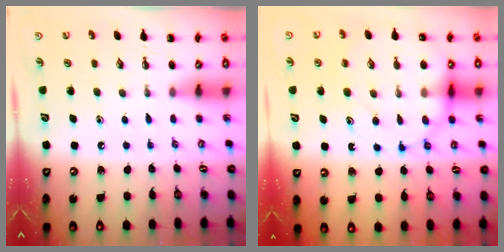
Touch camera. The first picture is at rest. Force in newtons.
{"total": 15.4, "press": 15.2, "slide": 2.4}